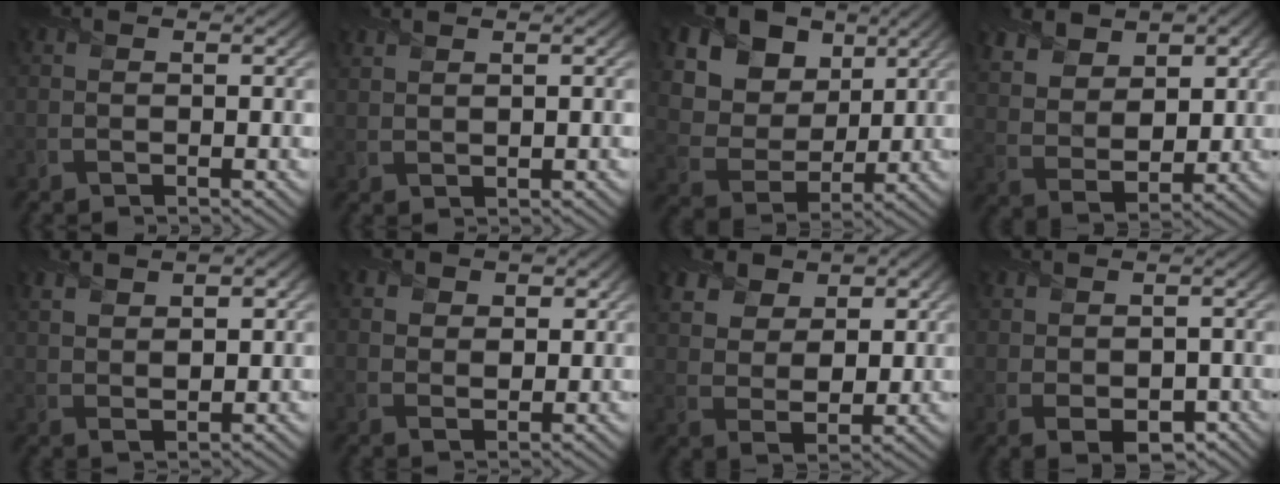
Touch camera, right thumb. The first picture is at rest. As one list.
[{"total": 1.7, "force": [1.5, 0.2, 0.8], "torque": [-0.021, -0.001, 0.033]}, {"total": 17.4, "force": [9.0, 12.6, 7.9], "torque": [-0.236, 0.028, 0.206]}, {"total": 9.1, "force": [5.3, 5.4, 5.0], "torque": [-0.135, 0.004, 0.092]}, {"total": 5.9, "force": [3.4, 2.7, 4.0], "torque": [-0.083, -0.001, 0.069]}, {"total": 3.9, "force": [2.3, 2.6, 1.7], "torque": [-0.043, -0.011, 0.040]}, {"total": 7.9, "force": [4.6, 5.0, 4.2], "torque": [-0.116, 0.003, 0.080]}, {"total": 3.4, "force": [0.0, 2.1, 2.7], "torque": [-0.056, -0.010, 0.010]}]